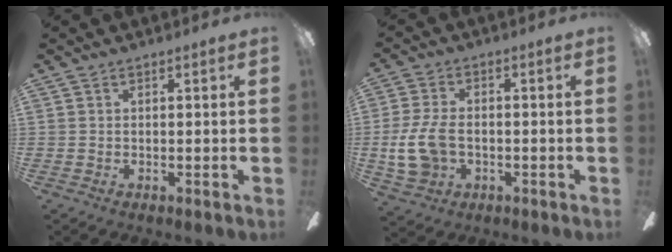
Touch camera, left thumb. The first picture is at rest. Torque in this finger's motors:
{"motor_torque": [-0.68, 1.23, 1.04, 0.14, 0.09]}